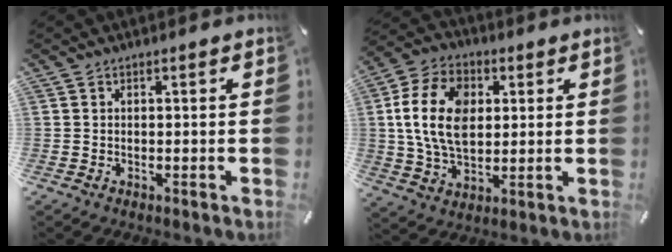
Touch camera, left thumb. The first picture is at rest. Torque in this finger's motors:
{"motor_torque": [0.69, 0.63, 0.56, -0.11, 0.57]}